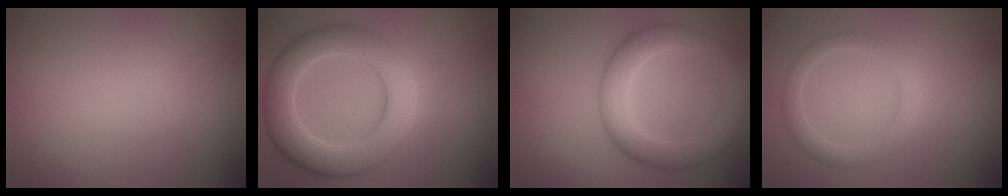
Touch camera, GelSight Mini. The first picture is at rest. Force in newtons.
{"total": 7.5, "press": 7.5, "slide": 0.6}
{"total": 5.2, "press": 5.2, "slide": 0.2}
{"total": 2.2, "press": 2.2, "slide": 0.1}